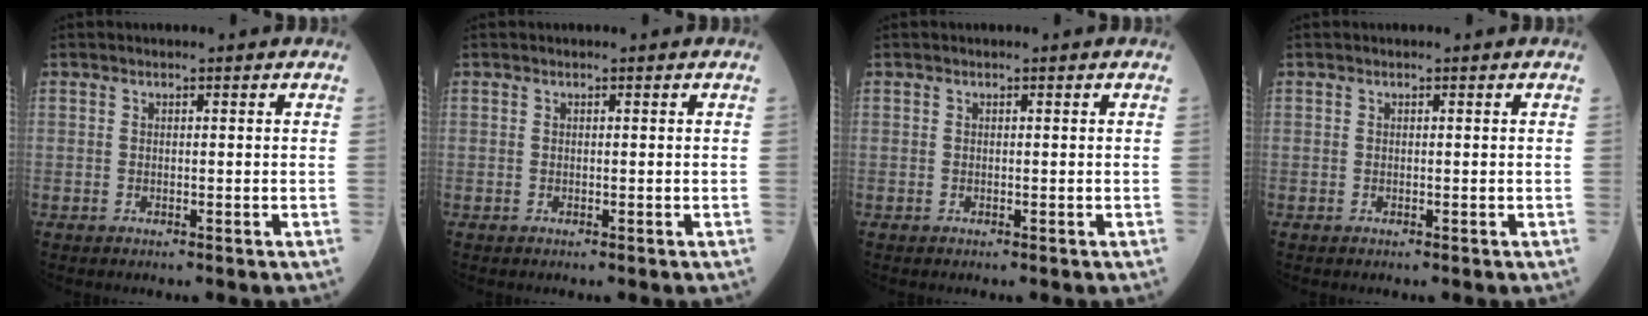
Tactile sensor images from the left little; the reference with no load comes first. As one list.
[{"total": 0.0}, {"total": 0.0}, {"total": 0.0}]